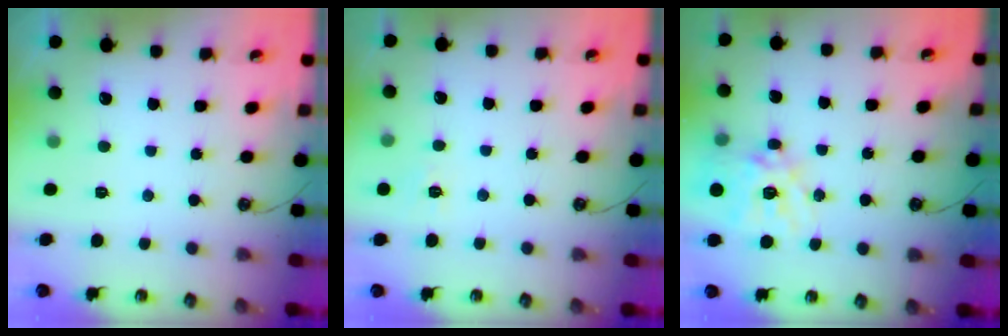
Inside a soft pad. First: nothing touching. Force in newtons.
{"total": 5.6, "press": 5.6, "slide": 0.7}
{"total": 16.7, "press": 16.6, "slide": 1.6}